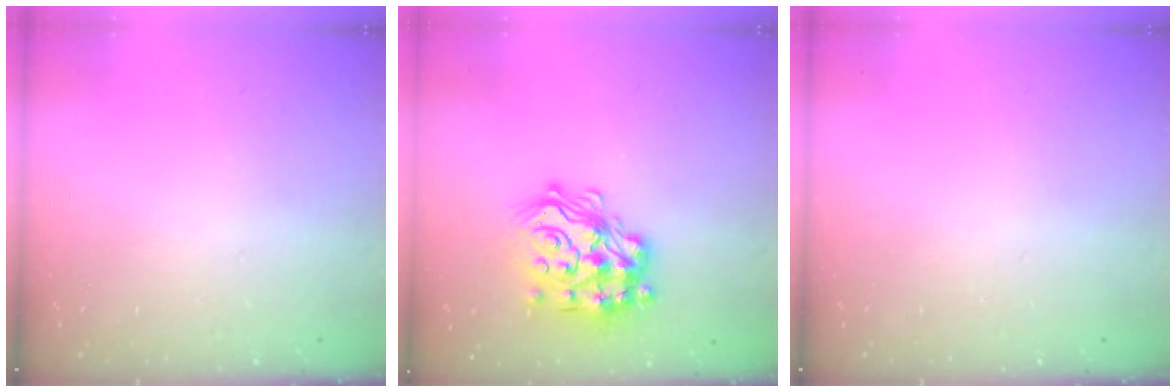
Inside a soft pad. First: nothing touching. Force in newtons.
{"total": 20.5, "press": 20.5, "slide": 1.1}
{"total": 0.0}